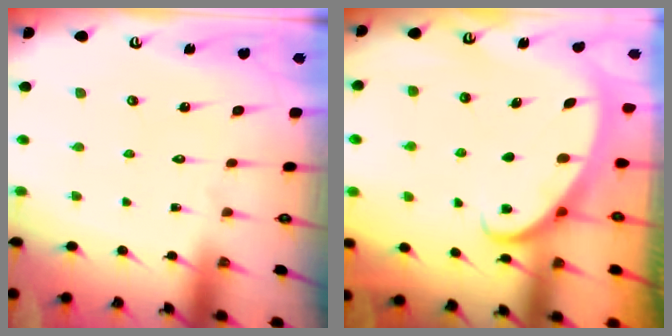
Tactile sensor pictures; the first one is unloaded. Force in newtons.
{"total": 2.6, "press": 2.6, "slide": 0.3}